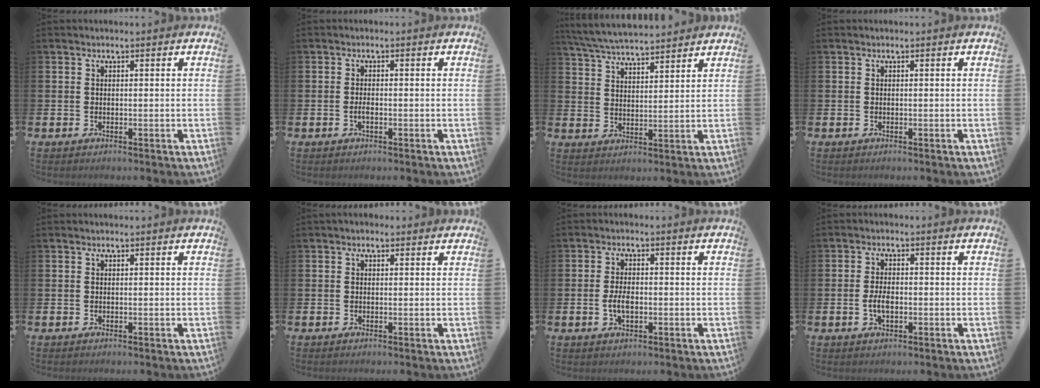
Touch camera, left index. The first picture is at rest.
{"total": 1.2, "force": [-0.4, 0.4, 1.0], "torque": [-0.021, 0.001, -0.008]}
{"total": 6.0, "force": [5.9, 0.4, 1.1], "torque": [-0.040, -0.031, 0.106]}
{"total": 0.0}
{"total": 0.0}
{"total": 0.6, "force": [0.2, 0.5, 0.3], "torque": [-0.004, 0.007, 0.002]}
{"total": 3.2, "force": [-0.5, 1.6, 2.7], "torque": [-0.044, 0.001, -0.011]}
{"total": 3.0, "force": [-0.5, 1.5, 2.5], "torque": [-0.048, -0.003, -0.013]}